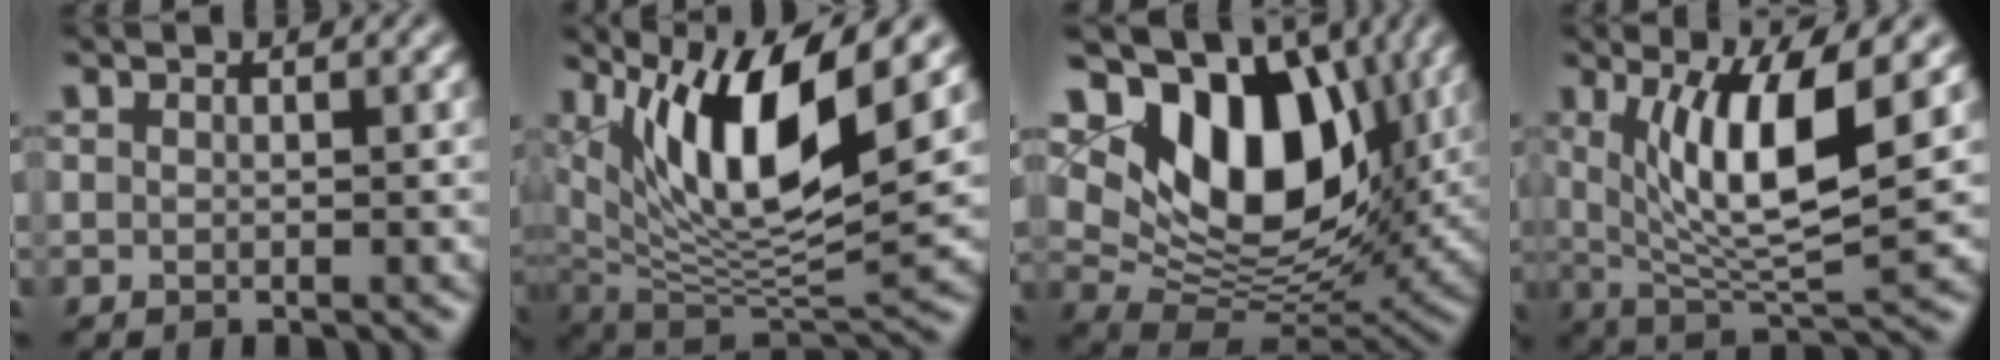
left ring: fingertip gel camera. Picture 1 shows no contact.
{"total": 11.4, "force": [4.9, 3.4, 9.7], "torque": [-0.170, -0.005, 0.094]}
{"total": 12.8, "force": [4.7, 8.1, 8.8], "torque": [-0.145, -0.010, 0.085]}
{"total": 8.7, "force": [2.2, 2.3, 8.1], "torque": [-0.140, -0.015, 0.046]}